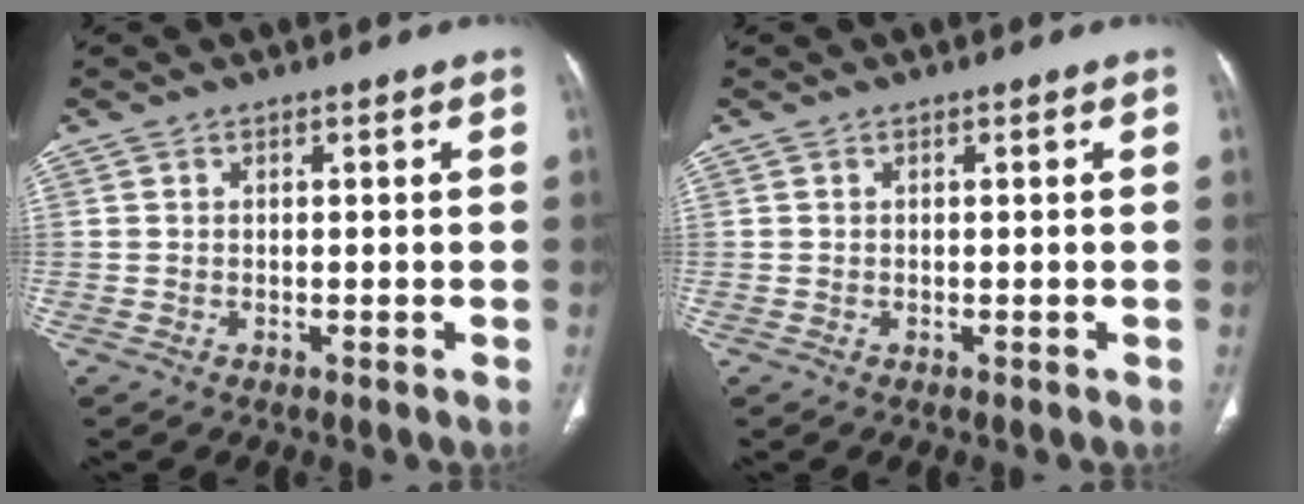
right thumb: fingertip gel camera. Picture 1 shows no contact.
{"total": 0.0}